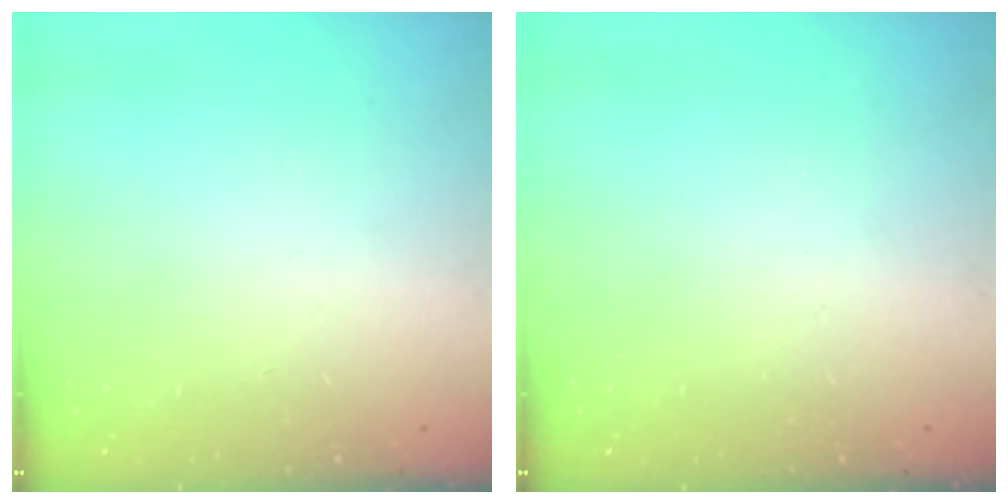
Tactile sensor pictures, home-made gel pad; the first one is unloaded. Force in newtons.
{"total": 0.0}